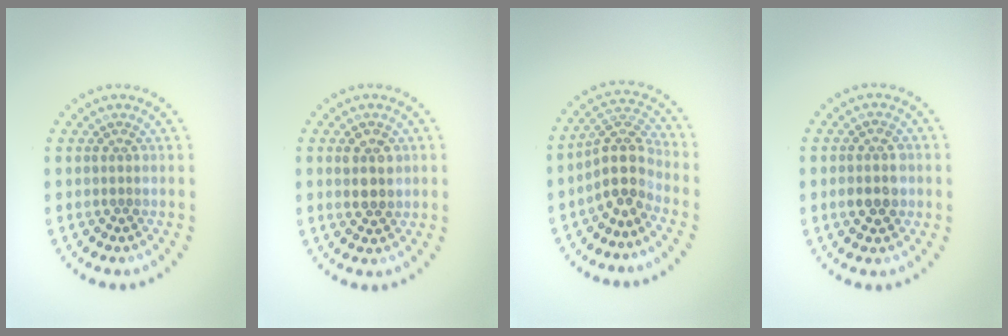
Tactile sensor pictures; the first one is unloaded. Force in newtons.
{"total": 2.6, "press": 2.5, "slide": 0.6}
{"total": 4.0, "press": 3.1, "slide": 2.5}
{"total": 2.8, "press": 2.8, "slide": 0.3}